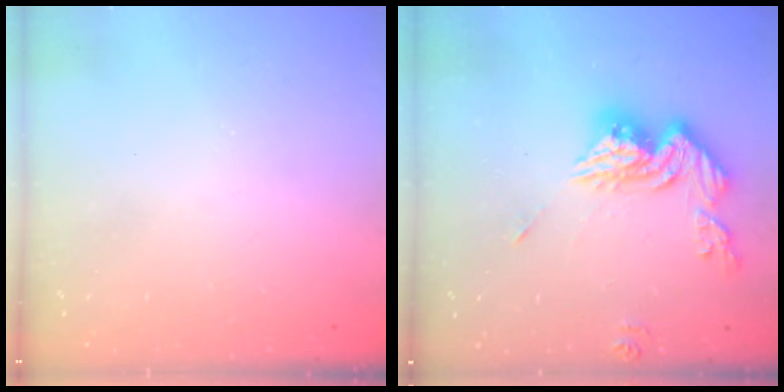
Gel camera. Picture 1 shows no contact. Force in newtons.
{"total": 13.7, "press": 13.6, "slide": 1.3}